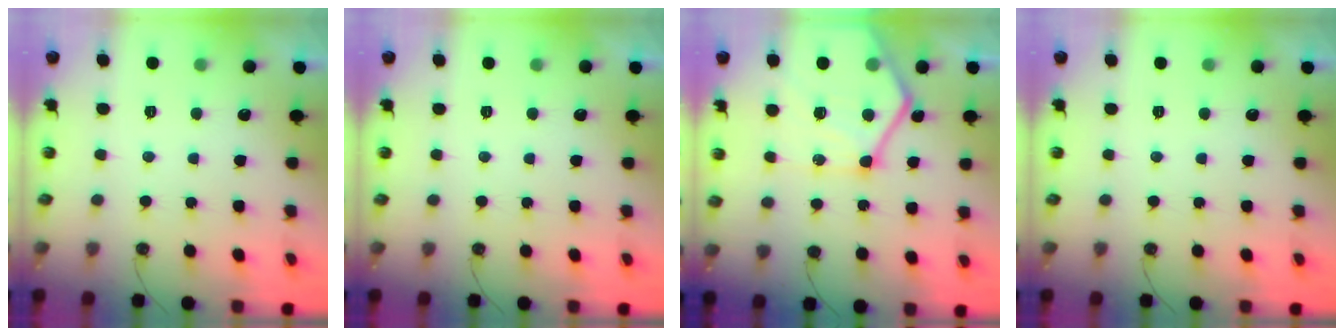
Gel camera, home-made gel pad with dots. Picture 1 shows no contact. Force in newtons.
{"total": 0.0}
{"total": 19.1, "press": 19.0, "slide": 2.2}
{"total": 0.0}